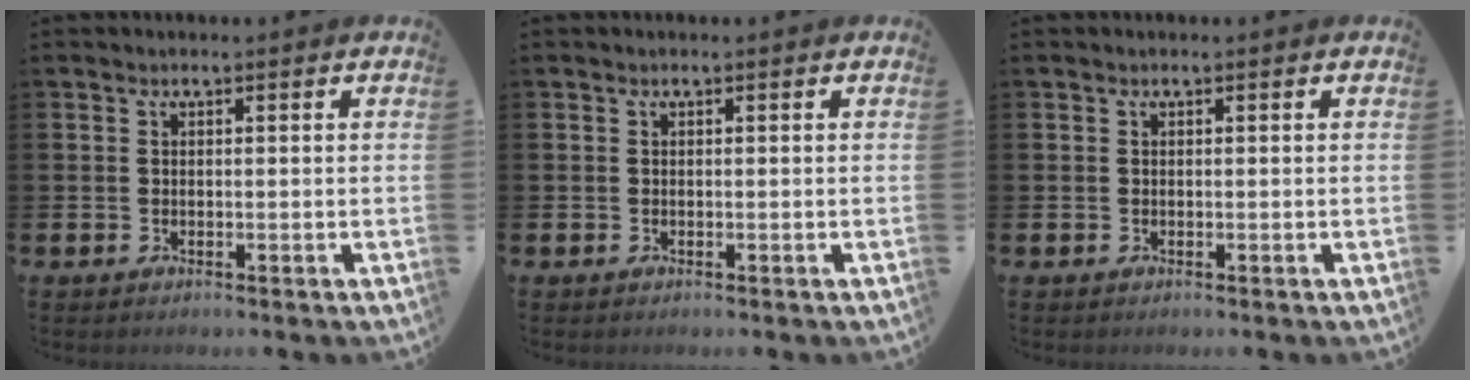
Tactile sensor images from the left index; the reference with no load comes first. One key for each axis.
{"total": 0.0}
{"total": 0.0}